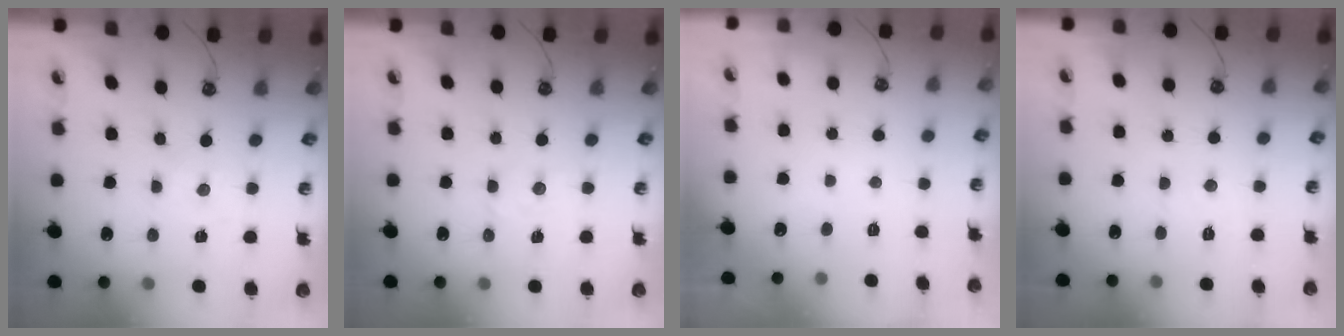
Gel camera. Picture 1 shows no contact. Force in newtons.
{"total": 3.3, "press": 3.3, "slide": 0.3}
{"total": 0.0}
{"total": 5.2, "press": 5.1, "slide": 0.6}